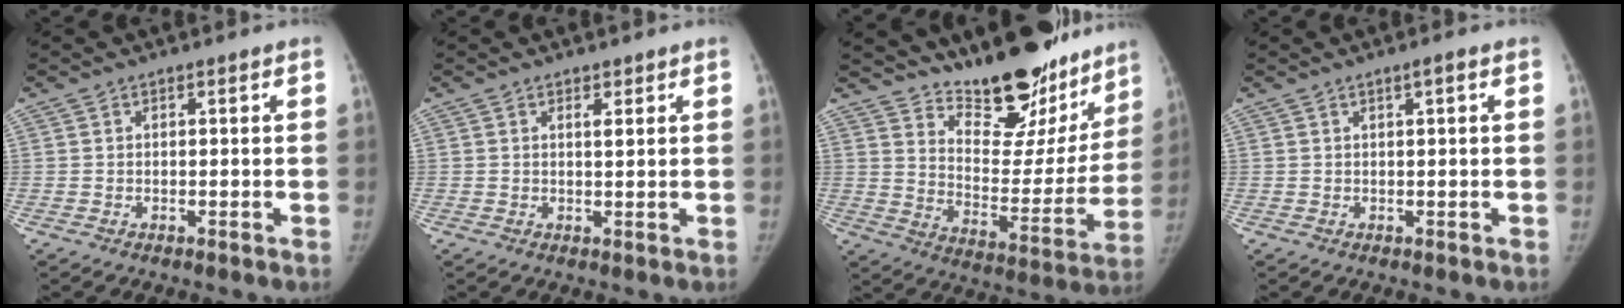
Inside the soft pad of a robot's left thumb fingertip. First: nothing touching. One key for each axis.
{"total": 1.5, "fx": 0.9, "fy": 0.6, "fz": 1.1, "tx": -0.010, "ty": -0.005, "tz": 0.015}
{"total": 23.6, "fx": 19.3, "fy": 8.9, "fz": 10.3, "tx": -0.101, "ty": -0.127, "tz": 0.275}
{"total": 1.4, "fx": 0.6, "fy": 0.1, "fz": 1.3, "tx": -0.023, "ty": 0.002, "tz": 0.008}